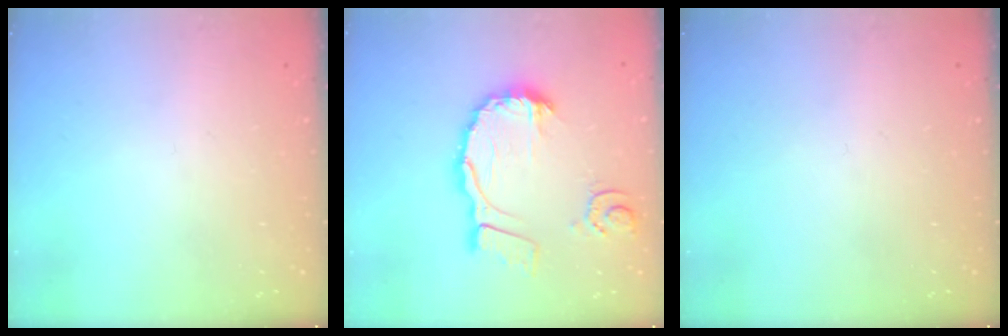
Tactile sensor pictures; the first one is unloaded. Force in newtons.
{"total": 13.5, "press": 13.5, "slide": 1.1}
{"total": 0.0}